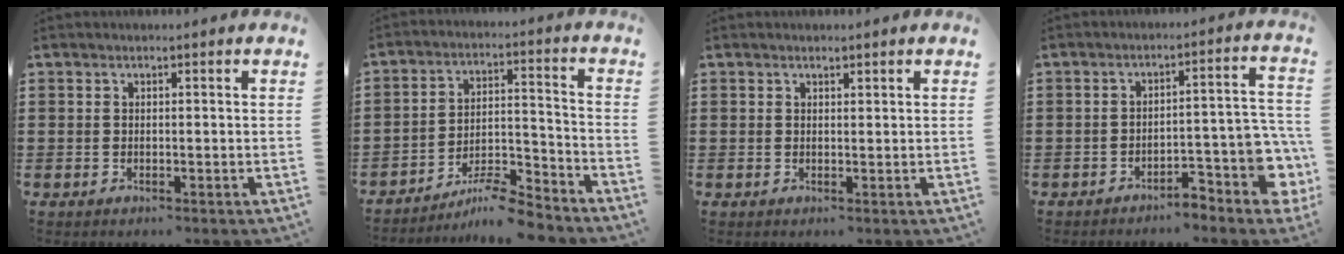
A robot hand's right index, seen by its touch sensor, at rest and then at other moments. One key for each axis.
{"total": 8.3, "fx": -7.6, "fy": 0.9, "fz": 3.2, "tx": -0.048, "ty": 0.019, "tz": -0.144}
{"total": 0.8, "fx": 0.7, "fy": 0.4, "fz": 0.2, "tx": -0.004, "ty": 0.002, "tz": 0.014}
{"total": 5.7, "fx": -4.1, "fy": 1.5, "fz": 3.6, "tx": -0.045, "ty": -0.009, "tz": -0.080}